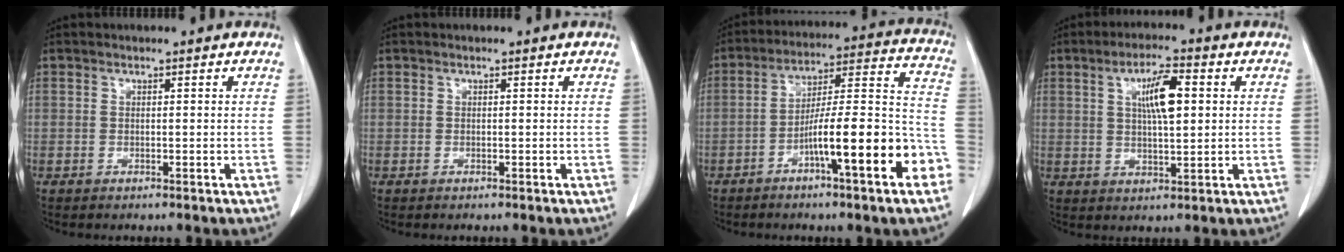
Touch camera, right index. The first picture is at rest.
{"total": 0.0}
{"total": 17.3, "force": [-7.3, 1.3, 15.7], "torque": [-0.214, 0.018, -0.111]}
{"total": 7.3, "force": [1.9, 1.6, 6.8], "torque": [-0.119, 0.007, 0.035]}